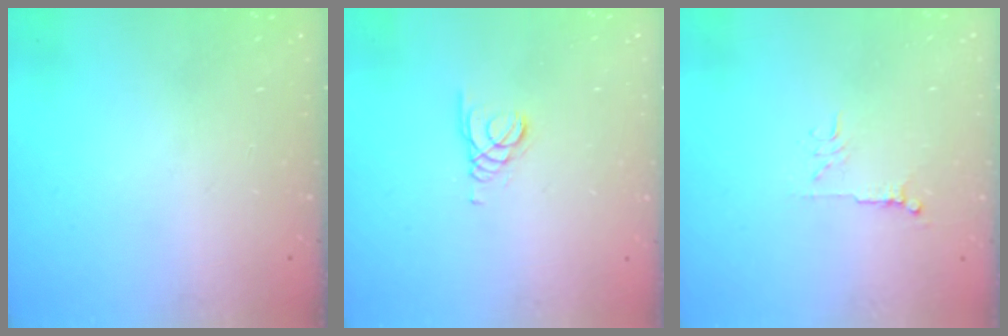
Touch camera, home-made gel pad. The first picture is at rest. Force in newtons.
{"total": 1.6, "press": 1.6, "slide": 0.0}
{"total": 5.4, "press": 5.3, "slide": 0.7}